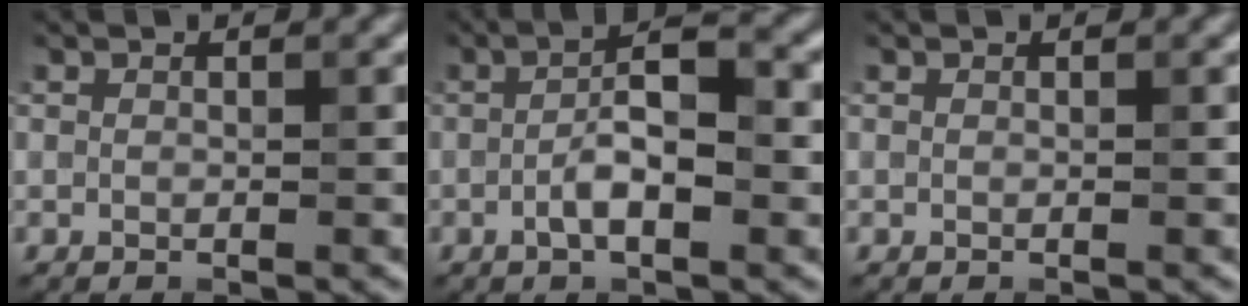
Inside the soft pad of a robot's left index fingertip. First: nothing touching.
{"total": 4.8, "force": [-1.1, 1.3, 4.5], "torque": [-0.082, 0.011, -0.027]}
{"total": 0.0}